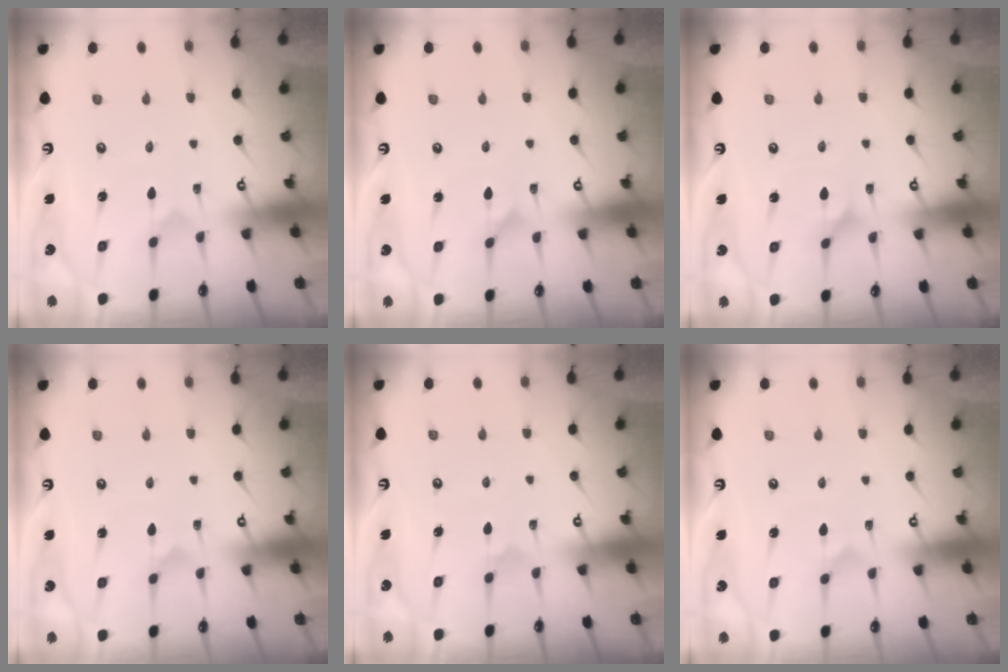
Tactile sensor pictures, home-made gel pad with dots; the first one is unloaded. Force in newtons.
{"total": 0.9, "press": 0.9, "slide": 0.0}
{"total": 2.9, "press": 2.9, "slide": 0.2}
{"total": 1.2, "press": 1.2, "slide": 0.0}
{"total": 2.7, "press": 2.7, "slide": 0.3}
{"total": 2.3, "press": 2.3, "slide": 0.0}